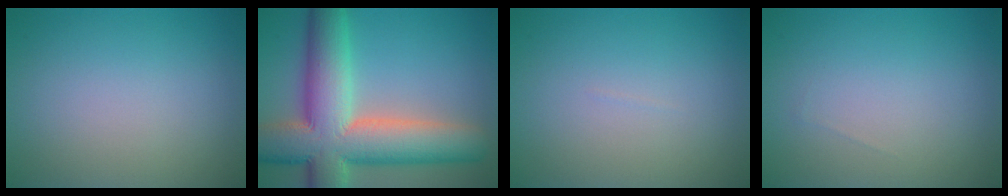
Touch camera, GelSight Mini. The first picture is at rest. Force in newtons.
{"total": 13.3, "press": 13.3, "slide": 0.8}
{"total": 0.0}
{"total": 0.0}